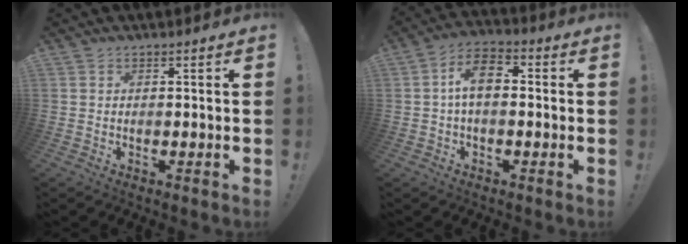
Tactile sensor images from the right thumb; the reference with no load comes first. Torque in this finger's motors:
{"motor_torque": [0.07, 0.18, -0.01, 0.12, 0.04]}